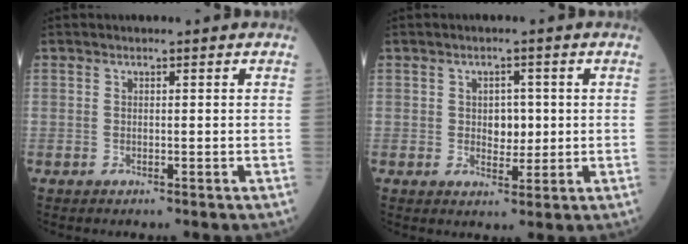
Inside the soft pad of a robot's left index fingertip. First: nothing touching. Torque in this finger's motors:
{"motor_torque": [0.33, 0.12, 0.06, 0.01]}